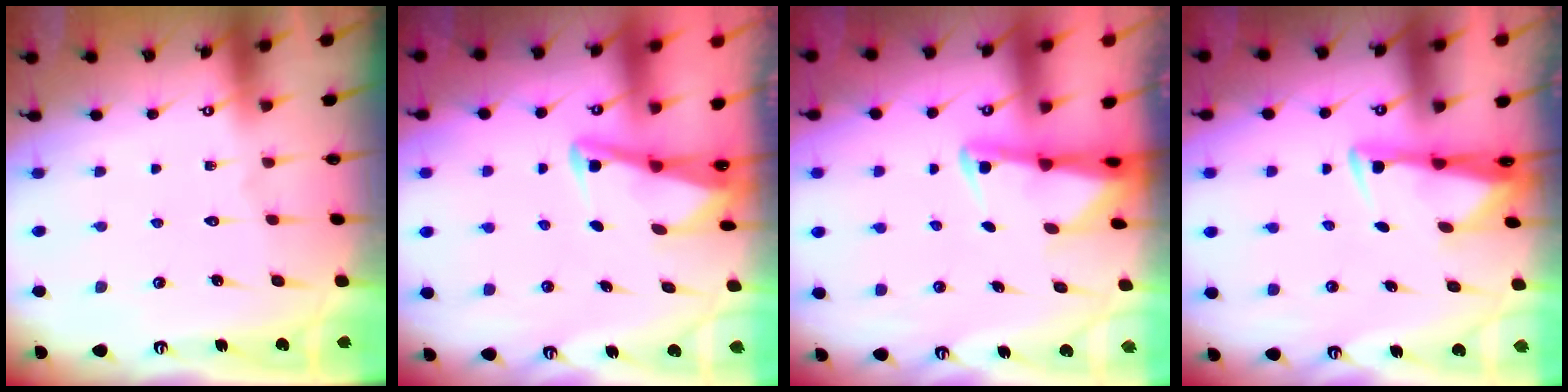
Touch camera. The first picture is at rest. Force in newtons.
{"total": 2.9, "press": 2.8, "slide": 0.4}
{"total": 2.4, "press": 2.3, "slide": 0.6}
{"total": 2.9, "press": 2.8, "slide": 0.9}